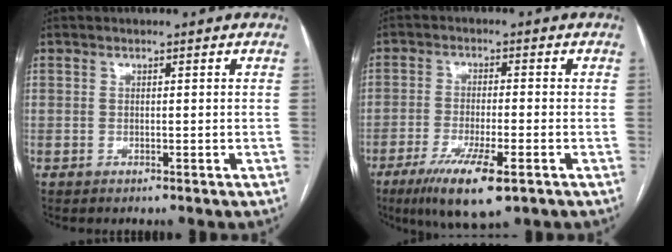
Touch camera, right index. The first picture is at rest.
{"total": 10.0, "force": [-5.7, 1.6, 8.1], "torque": [-0.144, -0.025, -0.092]}